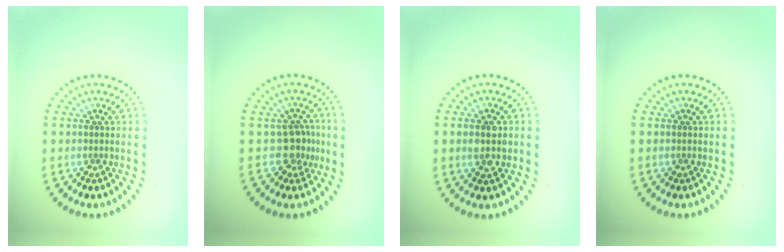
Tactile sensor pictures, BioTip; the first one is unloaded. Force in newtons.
{"total": 2.8, "press": 2.2, "slide": 1.6}
{"total": 2.5, "press": 2.5, "slide": 0.2}
{"total": 0.0}